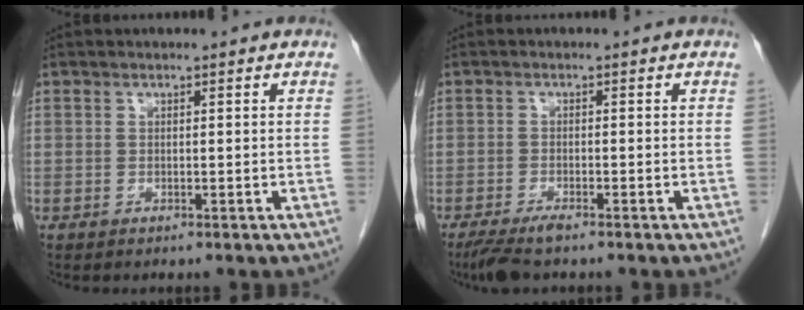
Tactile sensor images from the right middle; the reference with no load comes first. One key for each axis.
{"total": 3.9, "fx": -3.0, "fy": 0.6, "fz": 2.4, "tx": -0.048, "ty": -0.009, "tz": -0.055}